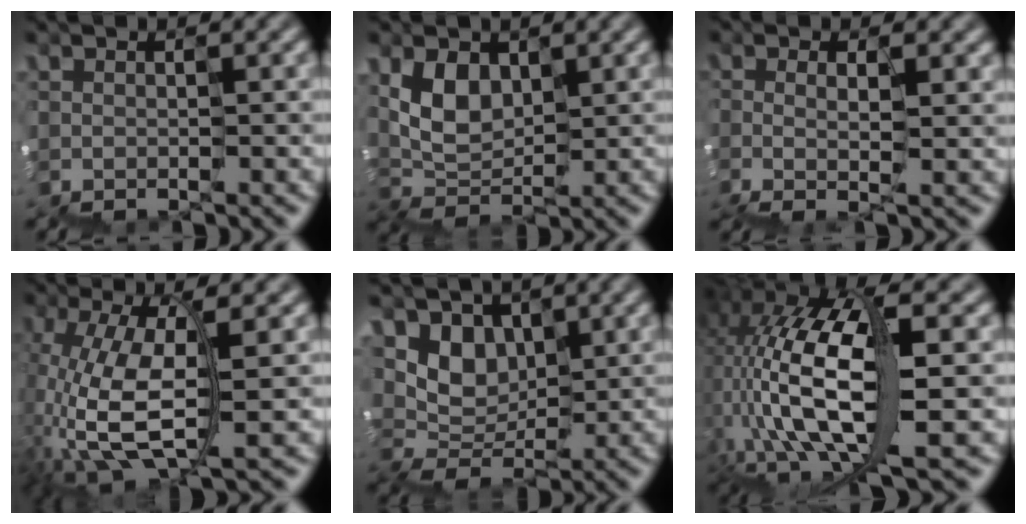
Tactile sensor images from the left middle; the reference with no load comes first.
{"total": 3.0, "force": [1.7, 2.2, 1.2], "torque": [-0.032, 0.005, 0.034]}
{"total": 1.2, "force": [0.4, 0.4, 1.0], "torque": [-0.017, -0.001, 0.007]}
{"total": 7.4, "force": [-1.5, 3.1, 6.5], "torque": [-0.162, 0.004, -0.031]}
{"total": 3.3, "force": [2.0, 2.6, 0.4], "torque": [-0.011, -0.005, 0.034]}
{"total": 12.1, "force": [-2.3, 5.2, 10.6], "torque": [-0.226, 0.015, -0.045]}